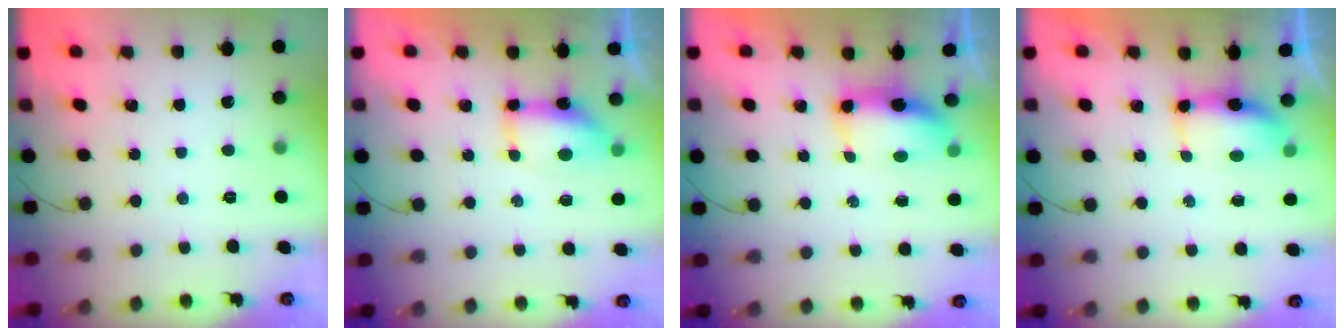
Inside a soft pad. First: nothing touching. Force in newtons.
{"total": 7.3, "press": 7.3, "slide": 0.6}
{"total": 7.3, "press": 7.3, "slide": 0.6}
{"total": 6.9, "press": 6.5, "slide": 2.4}